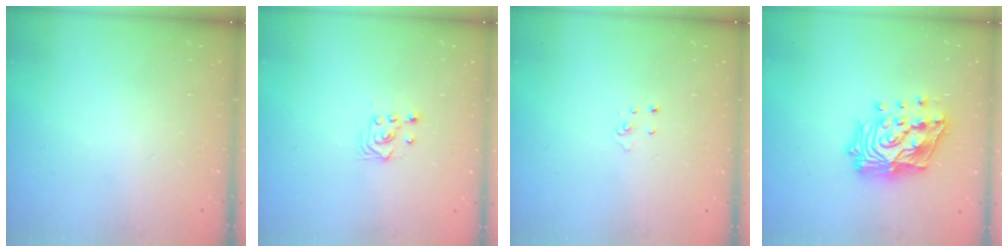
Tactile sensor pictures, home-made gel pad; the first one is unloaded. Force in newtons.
{"total": 3.4, "press": 3.0, "slide": 1.6}
{"total": 3.0, "press": 2.9, "slide": 0.3}
{"total": 20.1, "press": 19.9, "slide": 3.0}